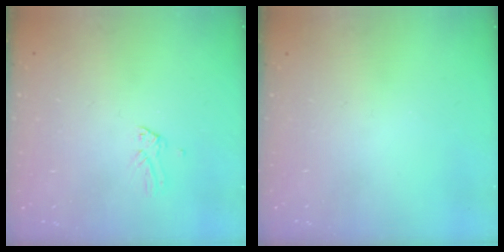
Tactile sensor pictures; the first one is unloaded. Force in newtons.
{"total": 0.0}